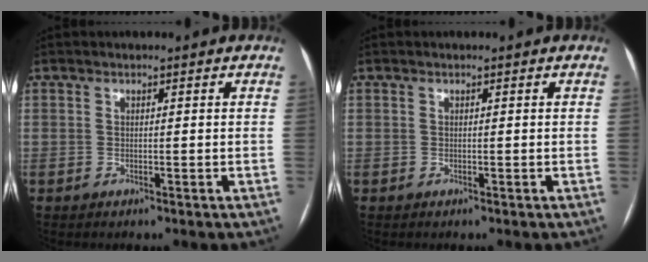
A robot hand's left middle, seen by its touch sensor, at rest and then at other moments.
{"total": 0.0}